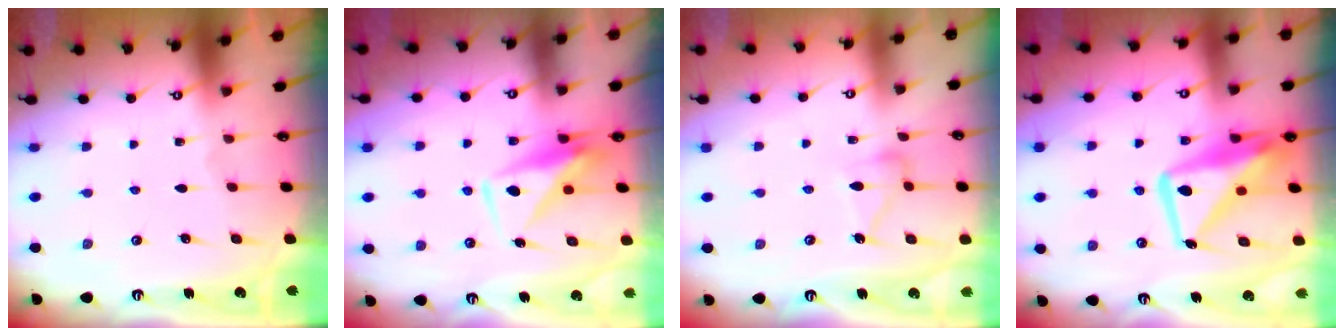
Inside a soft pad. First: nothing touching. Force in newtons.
{"total": 7.5, "press": 7.4, "slide": 0.7}
{"total": 9.5, "press": 9.5, "slide": 0.5}
{"total": 15.9, "press": 15.8, "slide": 1.5}